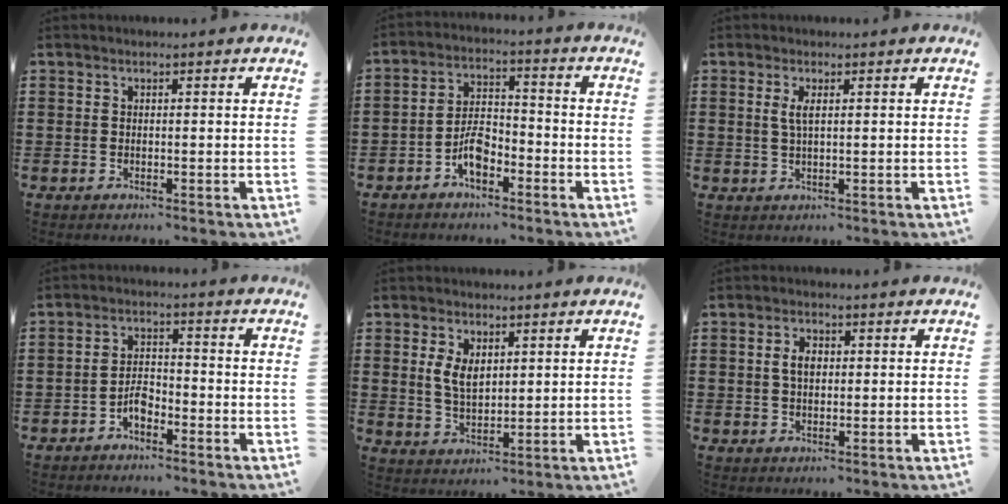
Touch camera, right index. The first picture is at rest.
{"total": 5.6, "force": [-3.1, 2.8, 3.7], "torque": [-0.076, 0.010, -0.060]}
{"total": 2.3, "force": [0.7, 0.6, 2.1], "torque": [-0.044, 0.004, 0.010]}
{"total": 3.5, "force": [-2.1, 1.8, 2.2], "torque": [-0.049, 0.005, -0.044]}
{"total": 4.3, "force": [1.3, 2.5, 3.3], "torque": [-0.071, 0.006, 0.023]}
{"total": 3.1, "force": [0.4, 1.8, 2.5], "torque": [-0.052, 0.009, 0.006]}